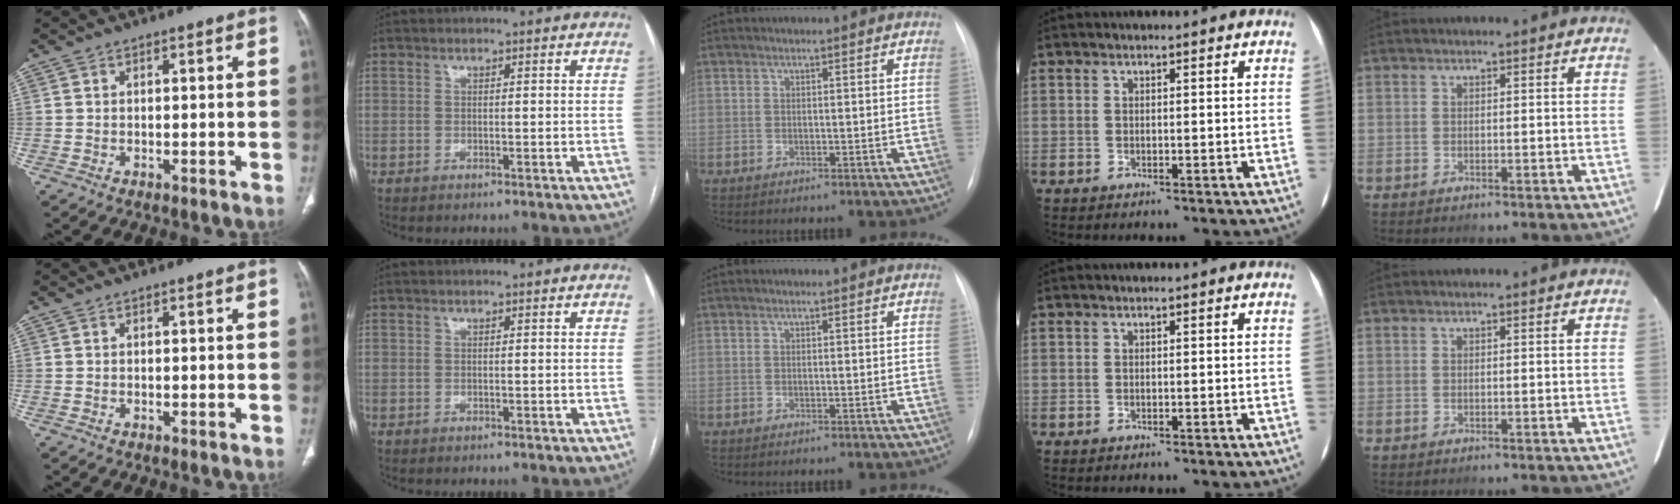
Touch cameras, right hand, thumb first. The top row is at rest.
{}